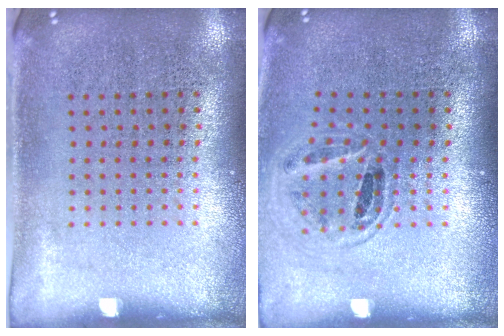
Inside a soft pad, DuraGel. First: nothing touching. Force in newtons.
{"total": 0.9, "press": 0.9, "slide": 0.0}